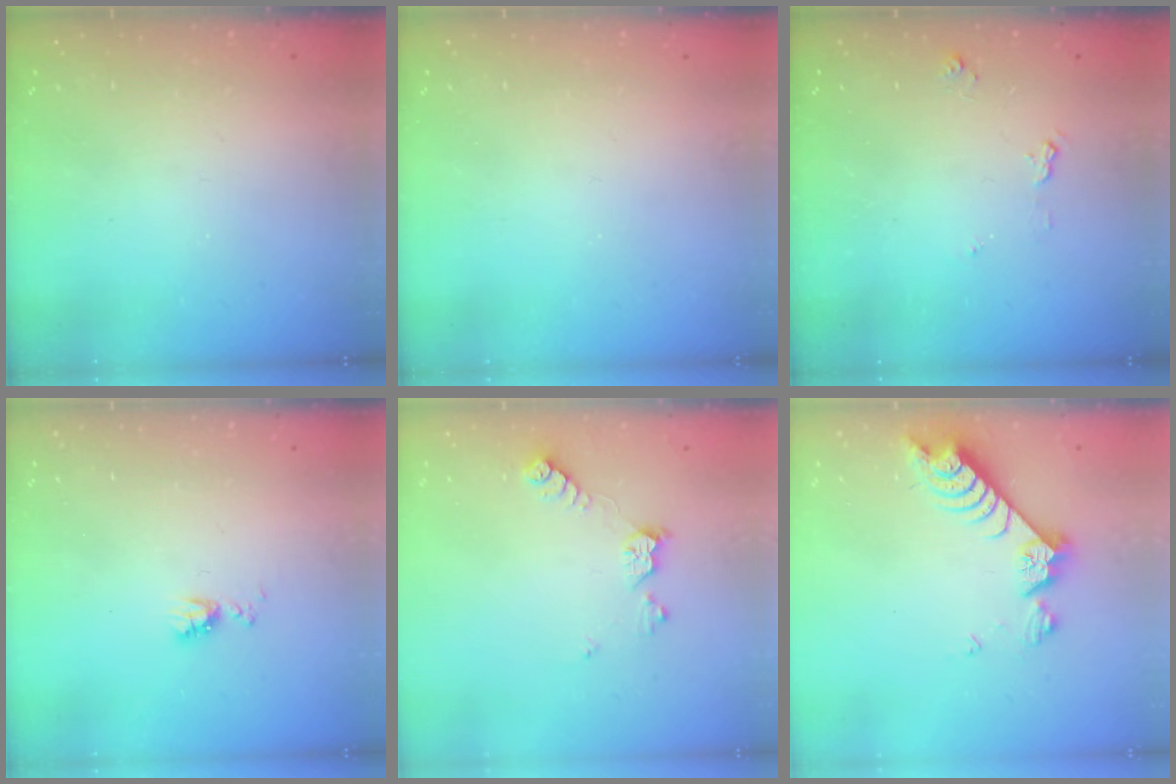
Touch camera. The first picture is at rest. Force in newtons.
{"total": 0.0}
{"total": 5.4, "press": 5.4, "slide": 0.6}
{"total": 5.7, "press": 5.7, "slide": 0.8}
{"total": 8.8, "press": 8.8, "slide": 0.4}
{"total": 7.6, "press": 7.6, "slide": 0.8}